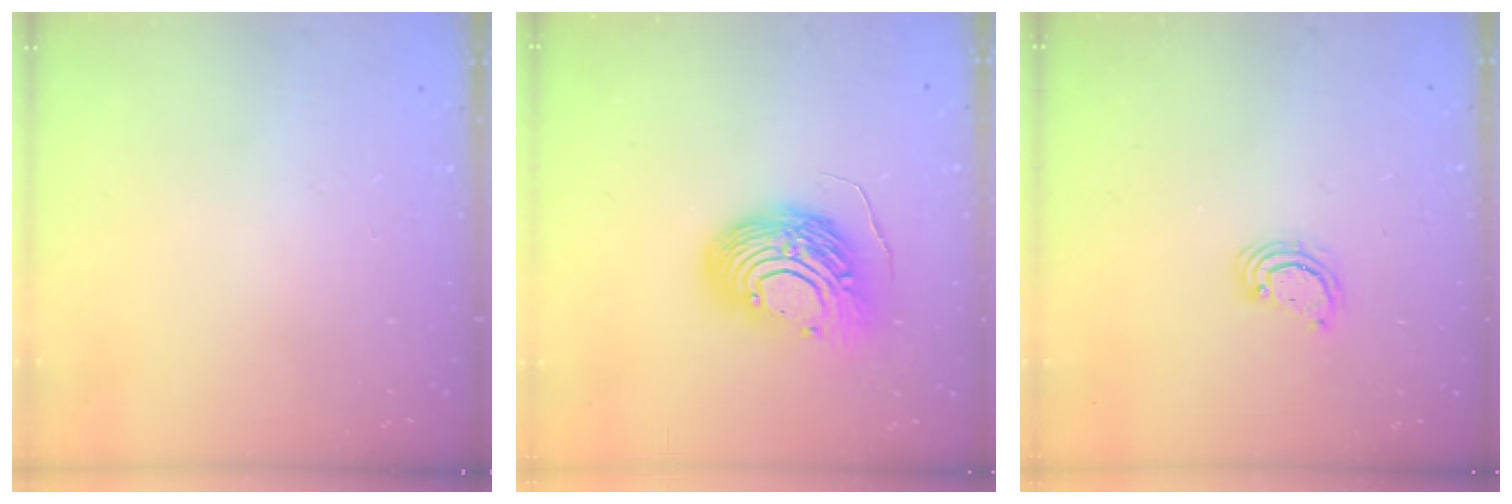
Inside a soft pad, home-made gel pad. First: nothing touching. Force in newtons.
{"total": 15.7, "press": 15.7, "slide": 1.3}
{"total": 3.1, "press": 3.1, "slide": 0.3}